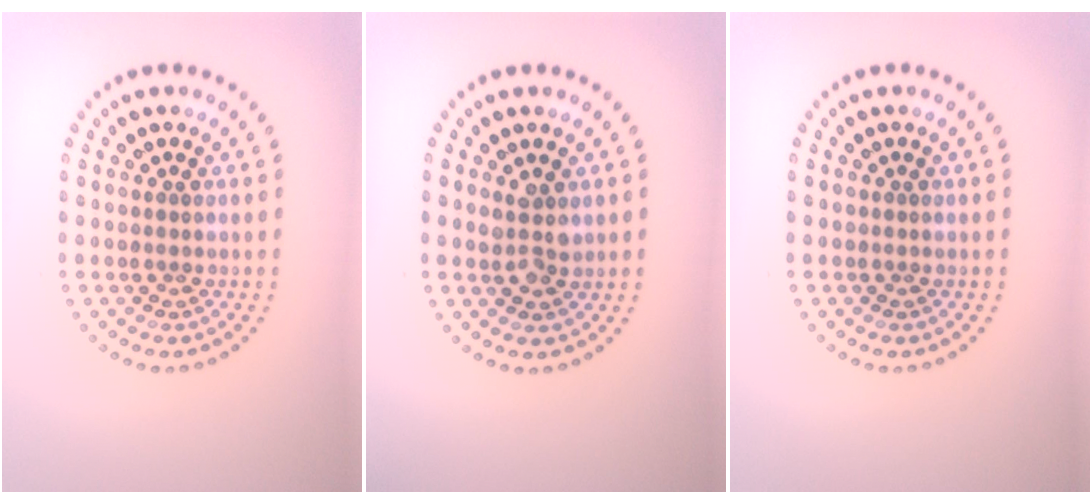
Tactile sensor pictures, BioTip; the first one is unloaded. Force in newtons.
{"total": 2.2, "press": 2.1, "slide": 0.7}
{"total": 0.0}